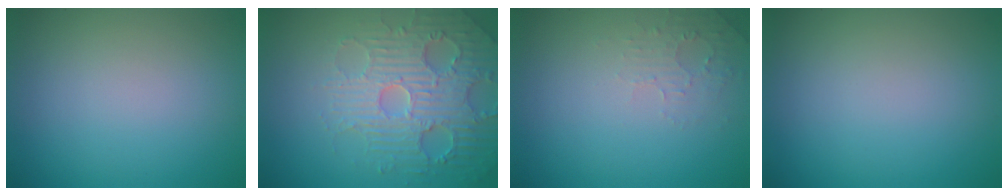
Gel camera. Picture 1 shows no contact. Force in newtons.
{"total": 4.7, "press": 4.7, "slide": 0.9}
{"total": 1.6, "press": 1.6, "slide": 0.4}
{"total": 0.0}